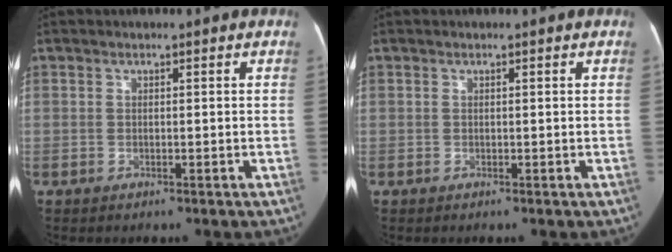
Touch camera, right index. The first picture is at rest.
{"total": 0.0}